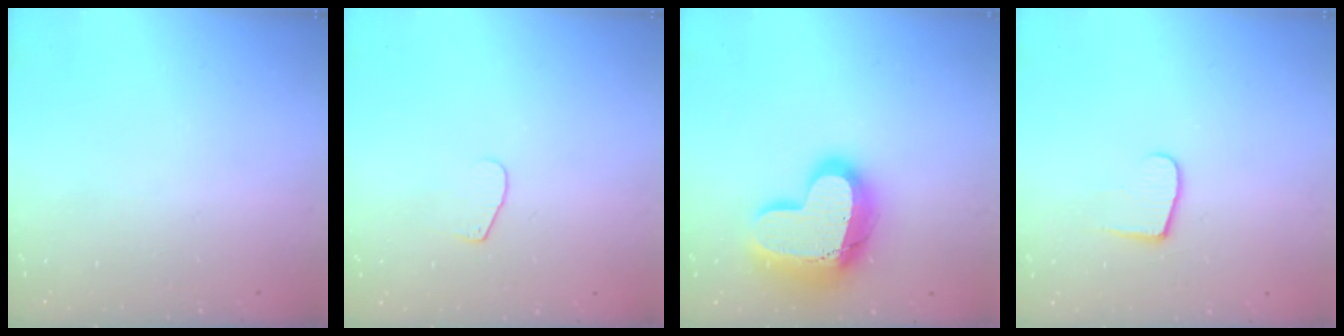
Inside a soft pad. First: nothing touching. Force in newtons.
{"total": 4.8, "press": 4.8, "slide": 0.4}
{"total": 23.1, "press": 23.0, "slide": 1.7}
{"total": 6.6, "press": 6.6, "slide": 0.6}